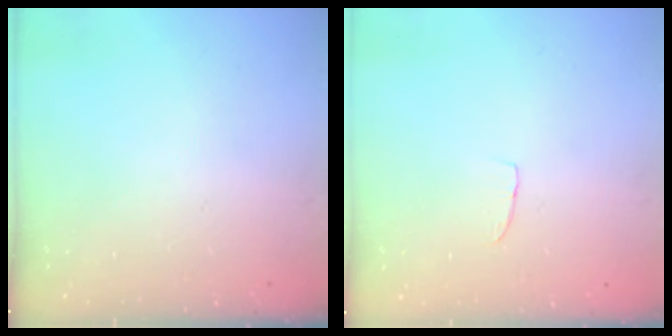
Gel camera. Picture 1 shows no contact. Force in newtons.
{"total": 3.5, "press": 3.5, "slide": 0.2}